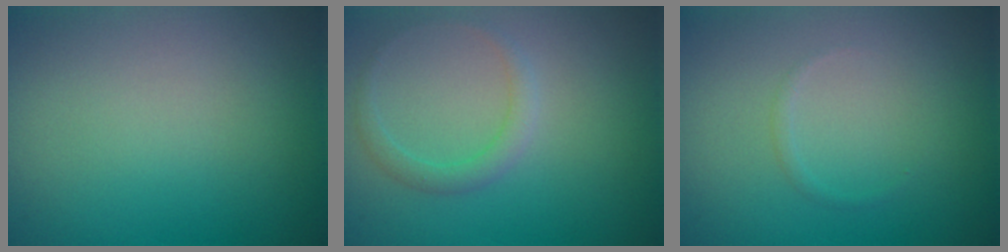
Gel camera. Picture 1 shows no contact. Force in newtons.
{"total": 1.5, "press": 1.5, "slide": 0.0}
{"total": 0.5, "press": 0.5, "slide": 0.0}